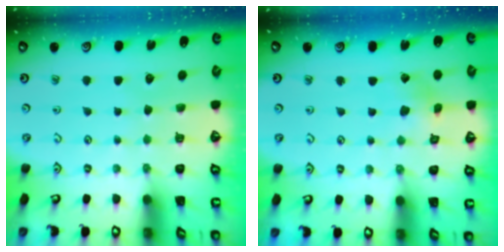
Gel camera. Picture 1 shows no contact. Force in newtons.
{"total": 2.2, "press": 2.2, "slide": 0.4}